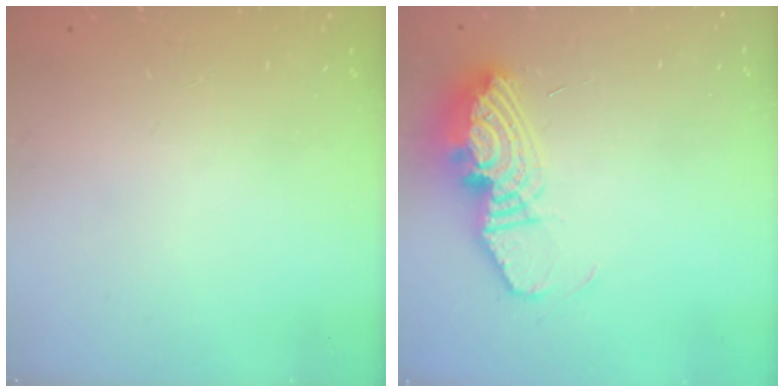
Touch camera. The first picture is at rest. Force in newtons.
{"total": 13.3, "press": 13.3, "slide": 1.1}